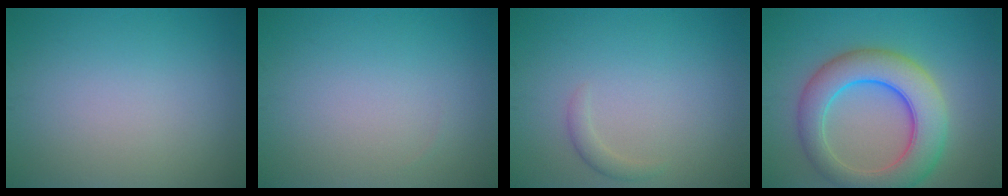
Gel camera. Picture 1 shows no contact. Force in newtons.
{"total": 0.0}
{"total": 1.1, "press": 1.1, "slide": 0.0}
{"total": 8.2, "press": 8.2, "slide": 0.2}